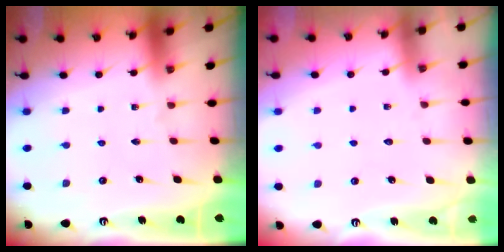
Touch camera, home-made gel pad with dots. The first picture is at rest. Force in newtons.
{"total": 3.4, "press": 3.4, "slide": 0.4}